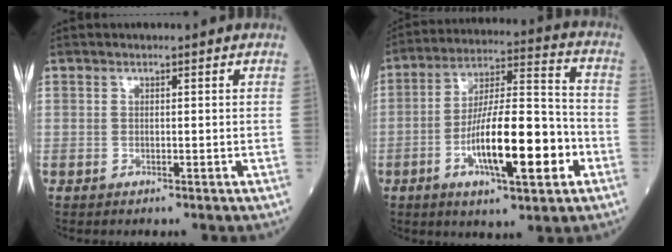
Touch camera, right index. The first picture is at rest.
{"total": 17.1, "force": [-5.4, 3.9, 15.7], "torque": [-0.280, 0.005, -0.086]}